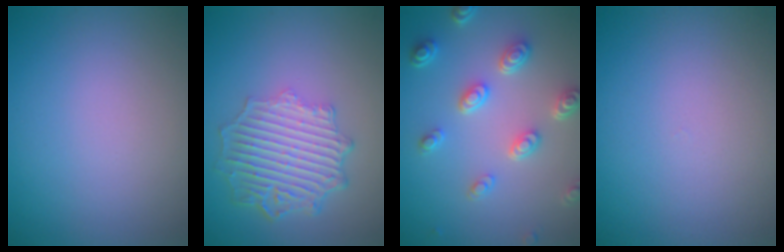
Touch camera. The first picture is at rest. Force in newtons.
{"total": 6.1, "press": 4.6, "slide": 4.0}
{"total": 4.5, "press": 3.5, "slide": 2.9}
{"total": 0.0}